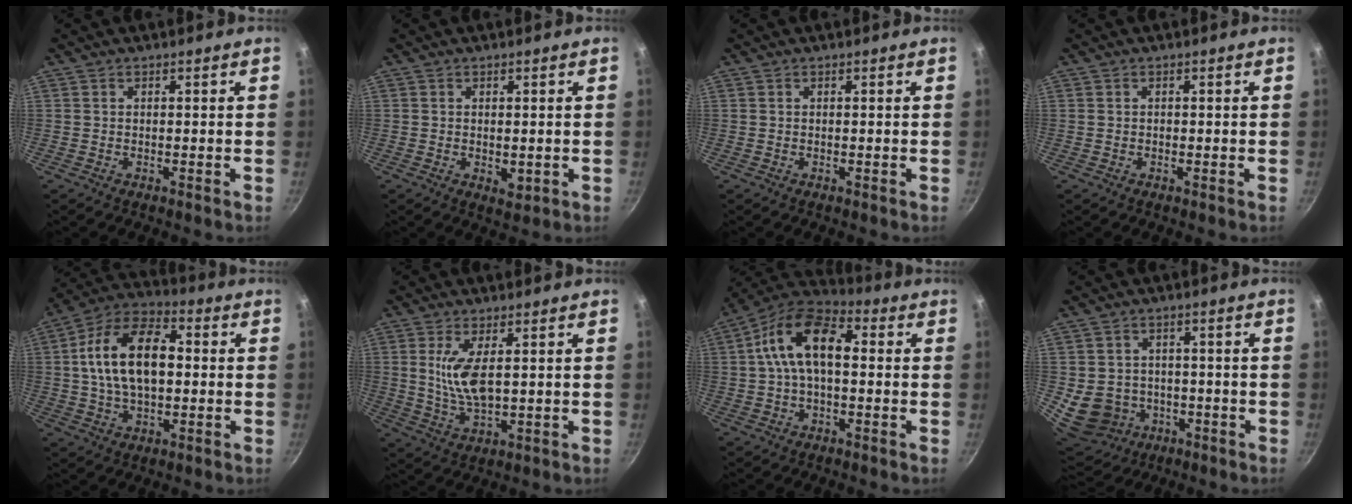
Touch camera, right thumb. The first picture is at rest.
{"total": 2.4, "force": [-0.1, 1.5, 1.9], "torque": [-0.028, -0.008, 0.001]}
{"total": 0.0}
{"total": 0.0}
{"total": 16.4, "force": [1.4, 9.5, 13.3], "torque": [-0.213, 0.029, 0.010]}
{"total": 7.7, "force": [1.7, 3.0, 6.9], "torque": [-0.132, -0.012, 0.039]}
{"total": 13.7, "force": [1.6, 7.6, 11.2], "torque": [-0.185, 0.037, 0.007]}
{"total": 11.3, "force": [-2.5, 9.9, 5.0], "torque": [-0.076, 0.019, -0.022]}